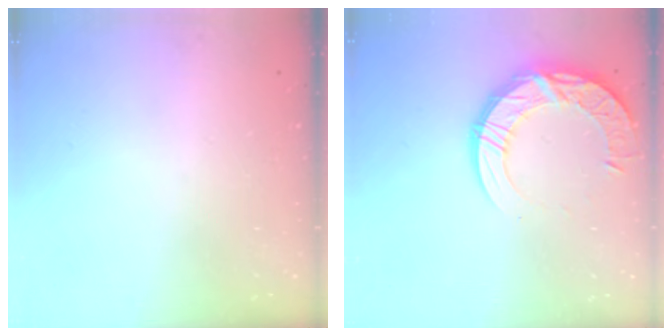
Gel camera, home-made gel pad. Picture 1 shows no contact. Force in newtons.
{"total": 19.5, "press": 19.4, "slide": 1.5}